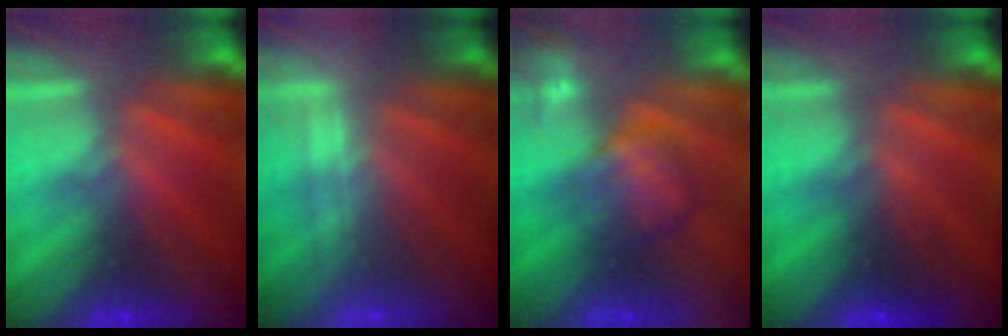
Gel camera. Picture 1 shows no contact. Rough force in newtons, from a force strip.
{"total": 2.2}
{"total": 4.5}
{"total": 2.7}